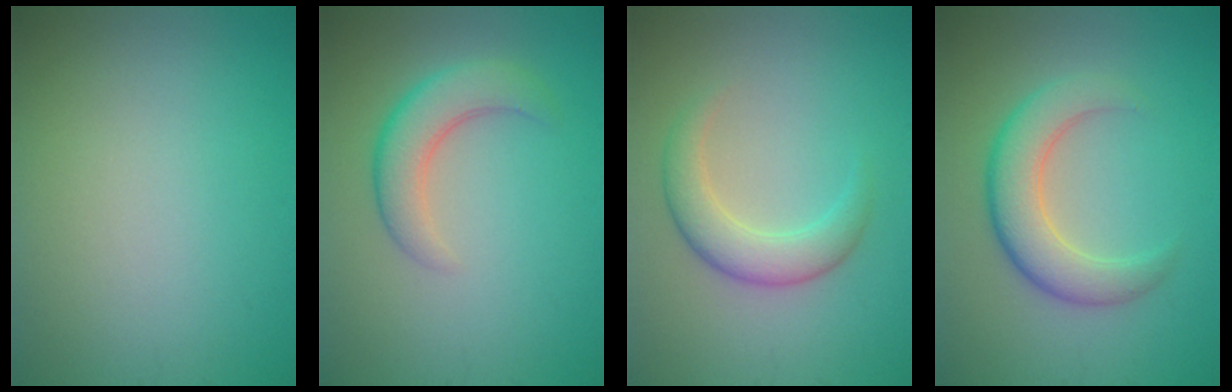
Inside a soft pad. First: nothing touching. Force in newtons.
{"total": 3.9, "press": 3.9, "slide": 0.2}
{"total": 3.6, "press": 3.6, "slide": 0.3}
{"total": 5.1, "press": 5.1, "slide": 0.2}